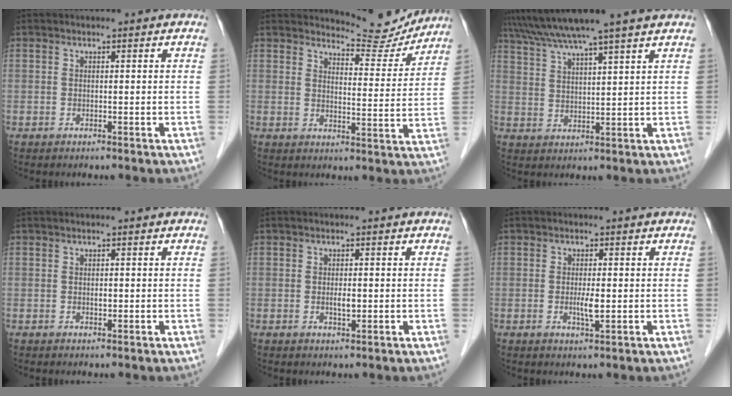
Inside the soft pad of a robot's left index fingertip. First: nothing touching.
{"total": 8.7, "force": [8.6, 1.1, 0.2], "torque": [-0.003, -0.021, 0.109]}
{"total": 9.8, "force": [8.3, -1.7, 4.9], "torque": [-0.088, 0.022, 0.132]}
{"total": 0.7, "force": [0.0, 0.4, 0.5], "torque": [-0.012, 0.000, 0.000]}
{"total": 1.7, "force": [-0.2, 0.5, 1.6], "torque": [-0.033, -0.001, -0.003]}
{"total": 2.5, "force": [-0.3, 0.4, 2.4], "torque": [-0.051, -0.004, -0.004]}